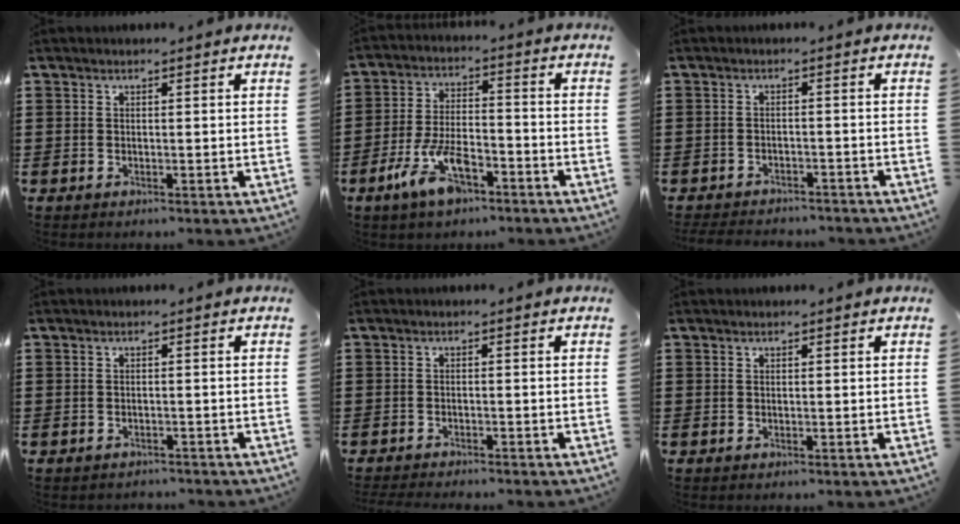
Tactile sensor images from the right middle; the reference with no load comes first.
{"total": 9.4, "force": [-5.2, 3.8, 6.9], "torque": [-0.155, 0.002, -0.099]}
{"total": 2.6, "force": [-2.6, 0.3, 0.1], "torque": [-0.007, -0.003, -0.055]}
{"total": 1.0, "force": [-1.0, 0.2, 0.0], "torque": [-0.004, 0.000, -0.021]}
{"total": 1.6, "force": [-1.6, 0.0, 0.1], "torque": [-0.005, 0.001, -0.033]}
{"total": 0.0}